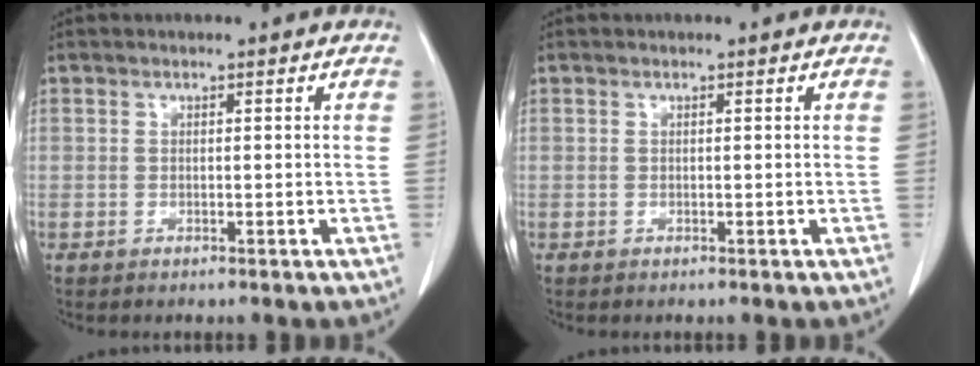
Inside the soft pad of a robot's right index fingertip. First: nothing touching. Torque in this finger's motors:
{"motor_torque": [0.03, 0.00, -0.01, 0.01]}